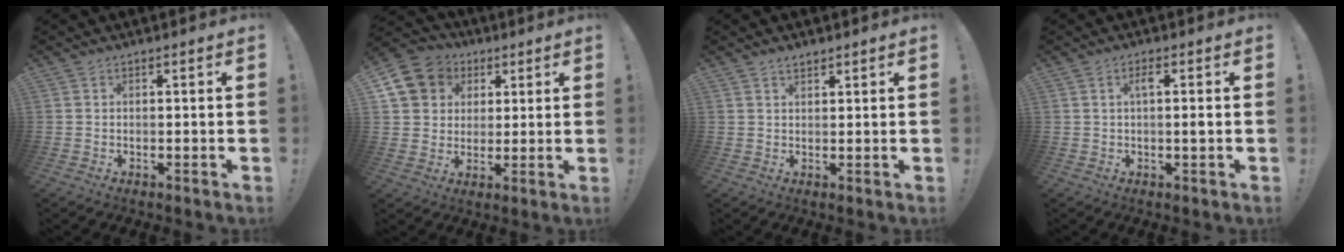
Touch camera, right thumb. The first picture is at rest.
{"total": 11.1, "force": [4.0, 9.6, 3.7], "torque": [-0.045, -0.020, 0.084]}
{"total": 2.1, "force": [1.8, 0.9, 0.7], "torque": [-0.002, -0.012, 0.030]}
{"total": 2.7, "force": [0.1, 0.2, 2.7], "torque": [-0.044, 0.002, -0.005]}